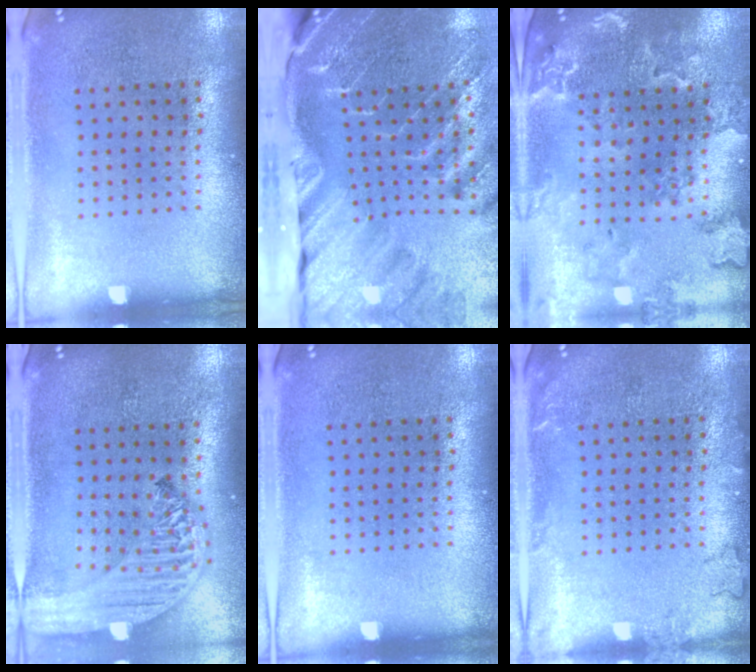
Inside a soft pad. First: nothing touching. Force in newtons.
{"total": 4.6, "press": 3.4, "slide": 3.1}
{"total": 1.8, "press": 1.8, "slide": 0.3}
{"total": 3.2, "press": 2.5, "slide": 2.0}
{"total": 0.0}
{"total": 1.2, "press": 1.2, "slide": 0.3}